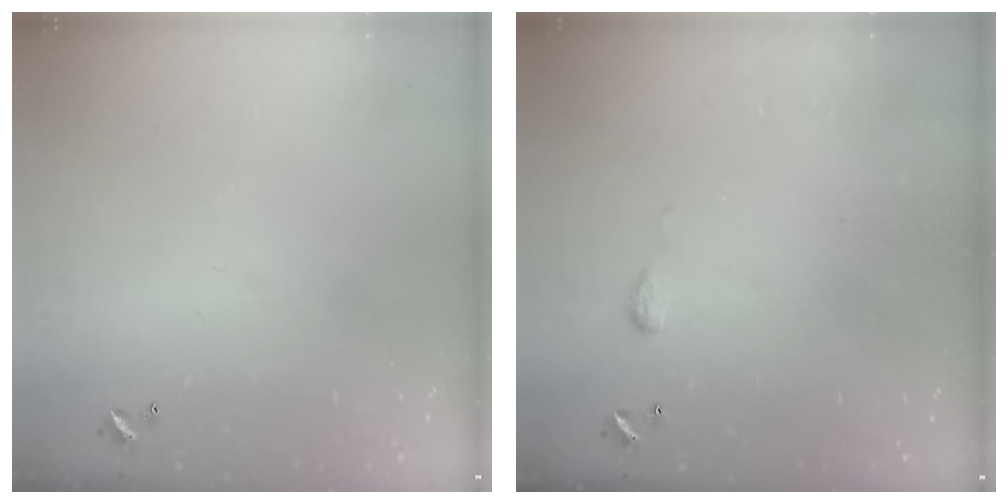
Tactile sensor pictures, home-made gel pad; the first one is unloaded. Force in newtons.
{"total": 3.3, "press": 3.2, "slide": 0.5}